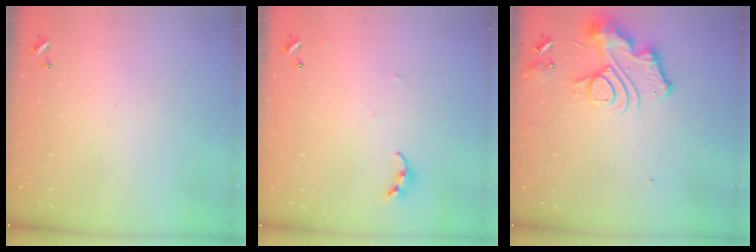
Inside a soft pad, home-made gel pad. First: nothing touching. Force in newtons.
{"total": 4.2, "press": 4.1, "slide": 0.4}
{"total": 13.0, "press": 12.9, "slide": 1.3}